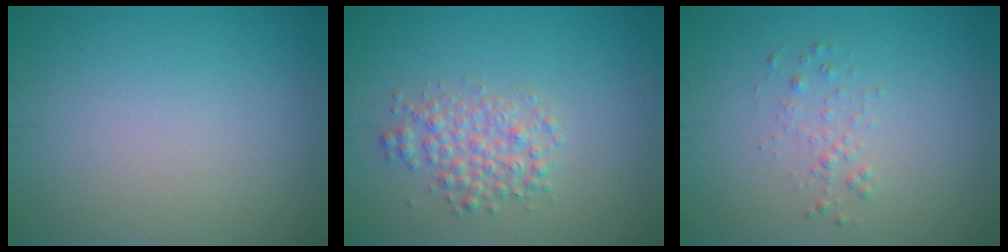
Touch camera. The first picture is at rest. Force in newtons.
{"total": 2.8, "press": 2.8, "slide": 0.1}
{"total": 1.1, "press": 1.1, "slide": 0.1}